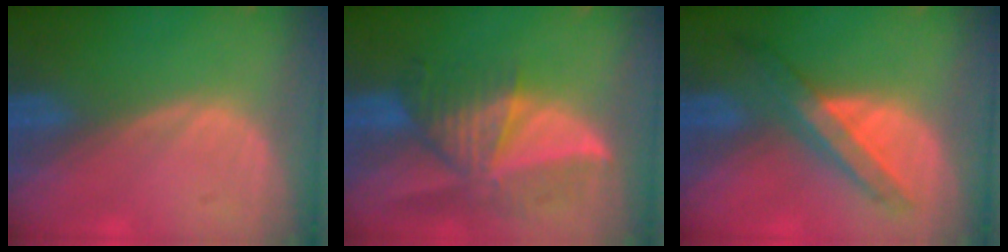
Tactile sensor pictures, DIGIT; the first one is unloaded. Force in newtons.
{"total": 9.2, "press": 8.3, "slide": 4.0}
{"total": 6.9, "press": 6.3, "slide": 2.9}